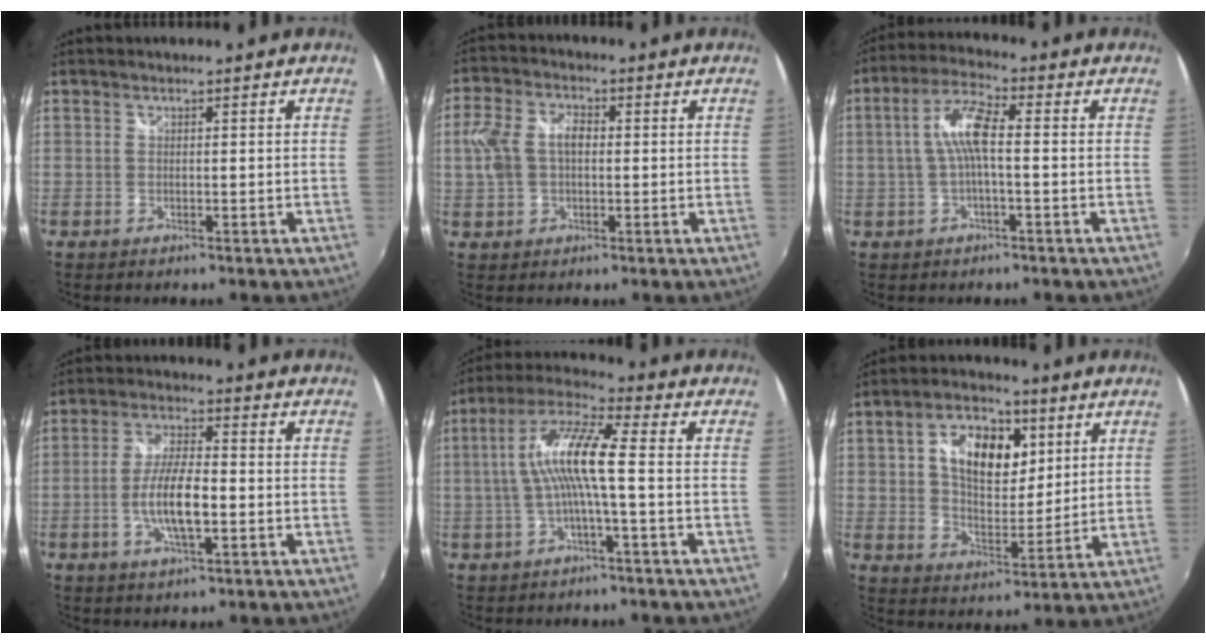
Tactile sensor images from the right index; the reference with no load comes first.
{"total": 8.0, "force": [0.3, 5.3, 5.9], "torque": [-0.126, 0.016, 0.007]}
{"total": 7.0, "force": [-0.3, 1.5, 6.8], "torque": [-0.142, 0.014, -0.005]}
{"total": 8.9, "force": [-2.3, 2.5, 8.2], "torque": [-0.162, -0.001, -0.042]}
{"total": 10.7, "force": [-0.7, 0.8, 10.7], "torque": [-0.214, 0.017, -0.012]}
{"total": 13.1, "force": [4.3, 7.8, 9.6], "torque": [-0.166, 0.015, 0.074]}